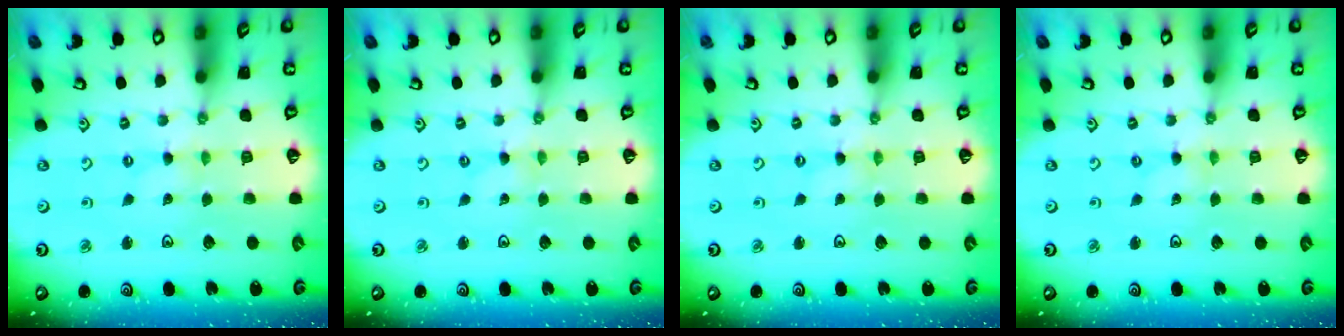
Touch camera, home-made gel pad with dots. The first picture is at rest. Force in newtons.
{"total": 0.0}
{"total": 0.0}
{"total": 0.0}